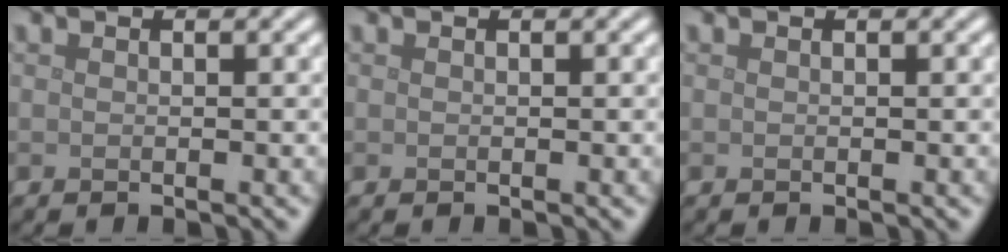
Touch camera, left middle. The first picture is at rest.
{"total": 0.0}
{"total": 0.0}